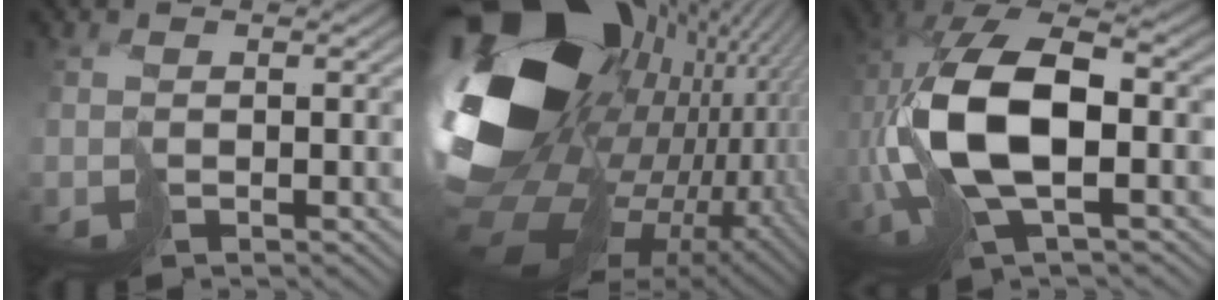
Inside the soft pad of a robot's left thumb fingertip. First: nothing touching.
{"total": 21.6, "force": [0.2, 15.6, 15.0], "torque": [-0.304, -0.051, 0.006]}
{"total": 14.8, "force": [-1.2, 6.9, 13.1], "torque": [-0.306, 0.002, -0.027]}